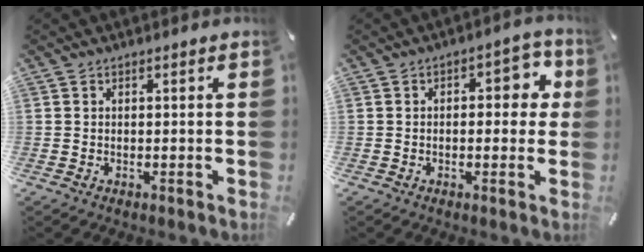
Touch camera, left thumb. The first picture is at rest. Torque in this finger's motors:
{"motor_torque": [-0.02, -0.03, -0.13, 0.13, 0.09]}